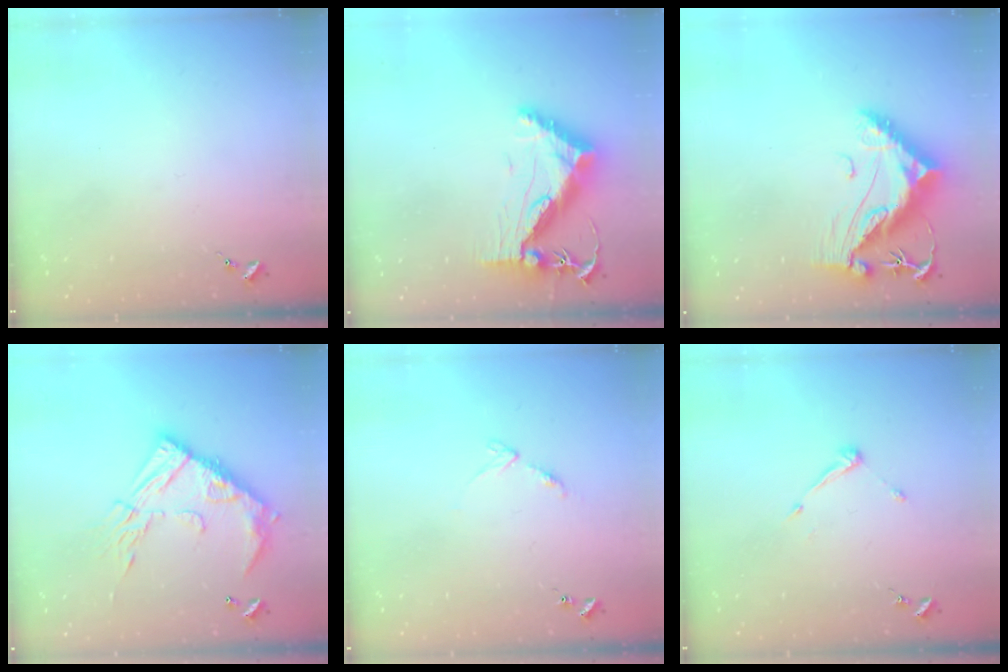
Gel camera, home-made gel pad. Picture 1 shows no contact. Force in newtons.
{"total": 13.5, "press": 13.4, "slide": 1.2}
{"total": 13.5, "press": 13.4, "slide": 1.3}
{"total": 17.2, "press": 17.2, "slide": 1.3}
{"total": 5.9, "press": 5.9, "slide": 0.7}
{"total": 6.6, "press": 6.6, "slide": 0.5}